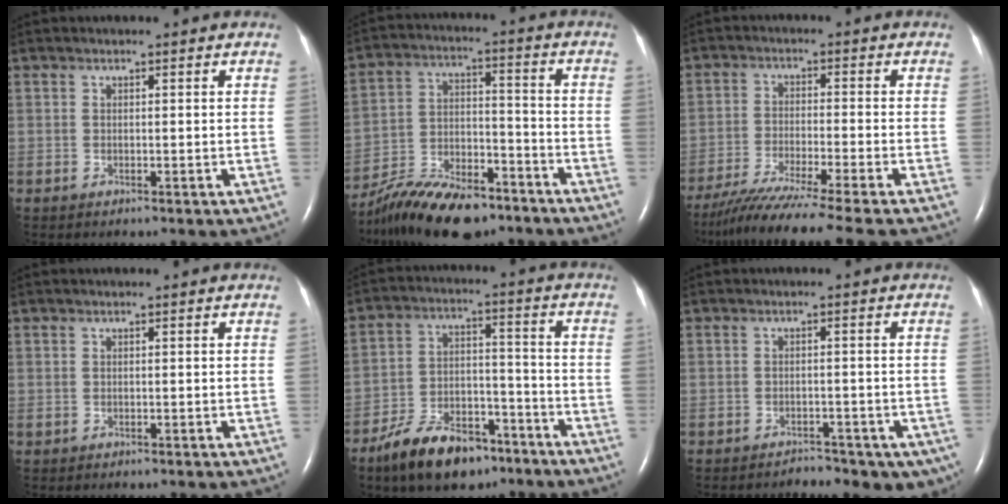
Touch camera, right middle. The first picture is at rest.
{"total": 16.6, "force": [-13.3, 5.4, 8.4], "torque": [-0.168, -0.003, -0.232]}
{"total": 14.4, "force": [-12.1, -2.2, 7.6], "torque": [-0.115, -0.048, -0.194]}
{"total": 0.0}
{"total": 12.4, "force": [-8.9, 5.5, 6.6], "torque": [-0.123, 0.006, -0.153]}
{"total": 7.1, "force": [-5.3, 3.9, 2.7], "torque": [-0.019, 0.008, -0.062]}